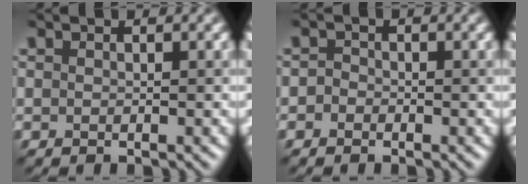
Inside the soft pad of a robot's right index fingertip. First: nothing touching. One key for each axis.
{"total": 0.6, "fx": -0.5, "fy": 0.3, "fz": -0.1, "tx": 0.000, "ty": 0.007, "tz": -0.005}